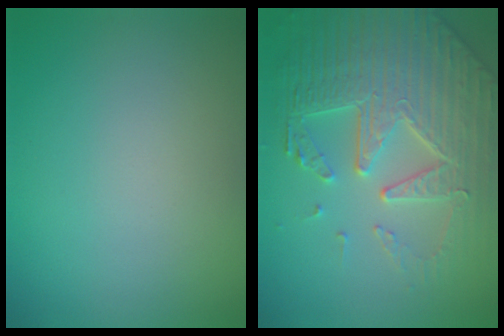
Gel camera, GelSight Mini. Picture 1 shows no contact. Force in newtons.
{"total": 7.7, "press": 6.0, "slide": 4.8}